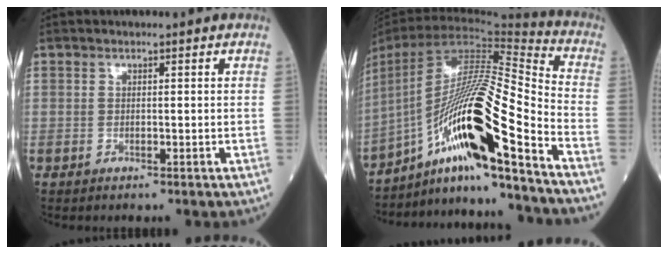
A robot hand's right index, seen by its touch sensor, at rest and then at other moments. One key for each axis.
{"total": 21.0, "fx": -12.2, "fy": 0.0, "fz": 17.0, "tx": -0.324, "ty": 0.001, "tz": -0.222}